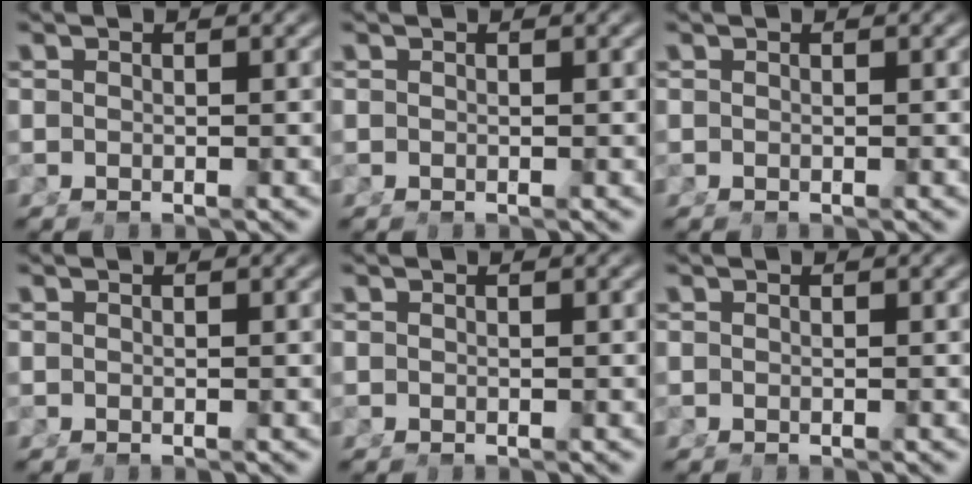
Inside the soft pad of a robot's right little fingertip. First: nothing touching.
{"total": 0.0}
{"total": 0.0}
{"total": 0.0}
{"total": 0.0}
{"total": 0.0}